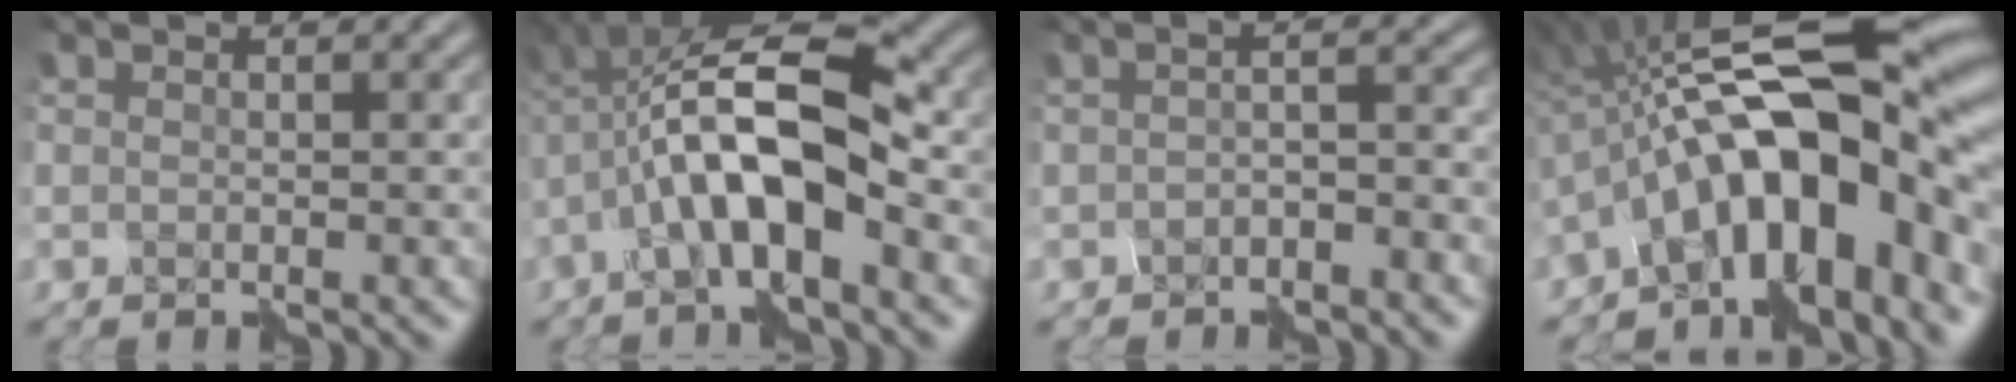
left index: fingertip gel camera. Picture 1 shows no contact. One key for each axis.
{"total": 9.6, "fx": -1.4, "fy": 3.3, "fz": 8.9, "tx": -0.159, "ty": 0.024, "tz": -0.031}
{"total": 1.6, "fx": -1.0, "fy": 0.3, "fz": 1.2, "tx": -0.020, "ty": 0.002, "tz": -0.023}
{"total": 17.1, "fx": -2.6, "fy": 8.4, "fz": 14.7, "tx": -0.204, "ty": 0.039, "tz": -0.058}